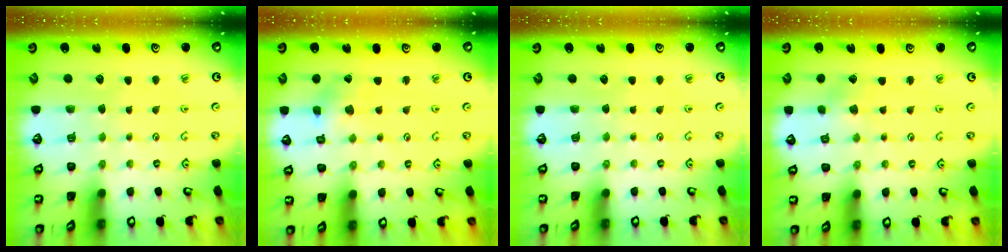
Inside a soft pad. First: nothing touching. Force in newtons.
{"total": 2.0, "press": 1.9, "slide": 0.4}
{"total": 0.0}
{"total": 1.5, "press": 1.5, "slide": 0.2}